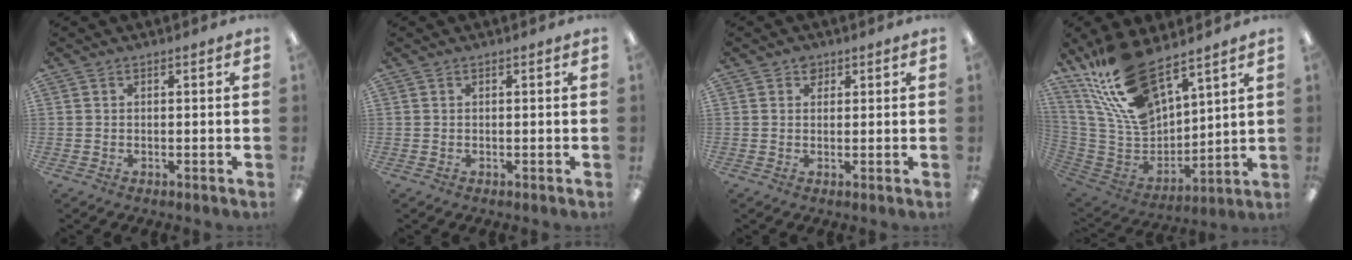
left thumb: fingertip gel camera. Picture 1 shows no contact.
{"total": 0.0}
{"total": 1.9, "force": [1.3, 1.4, 0.5], "torque": [-0.003, -0.001, 0.022]}
{"total": 20.5, "force": [15.1, 8.2, 11.2], "torque": [-0.251, -0.081, 0.273]}